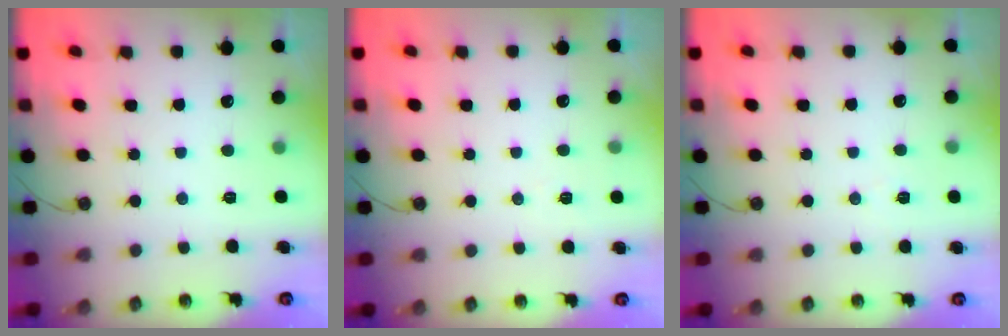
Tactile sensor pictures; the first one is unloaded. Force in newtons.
{"total": 5.6, "press": 3.8, "slide": 4.2}
{"total": 5.1, "press": 2.5, "slide": 4.4}